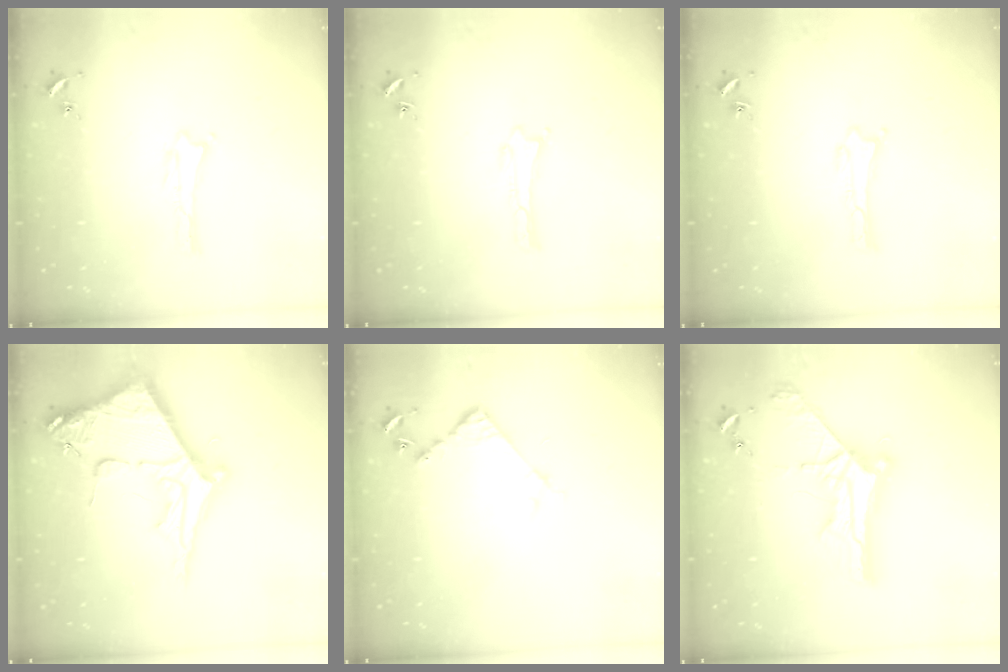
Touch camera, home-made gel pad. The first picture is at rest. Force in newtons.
{"total": 0.0}
{"total": 0.0}
{"total": 12.1, "press": 12.1, "slide": 1.3}
{"total": 4.5, "press": 4.5, "slide": 0.4}
{"total": 10.7, "press": 10.7, "slide": 0.9}